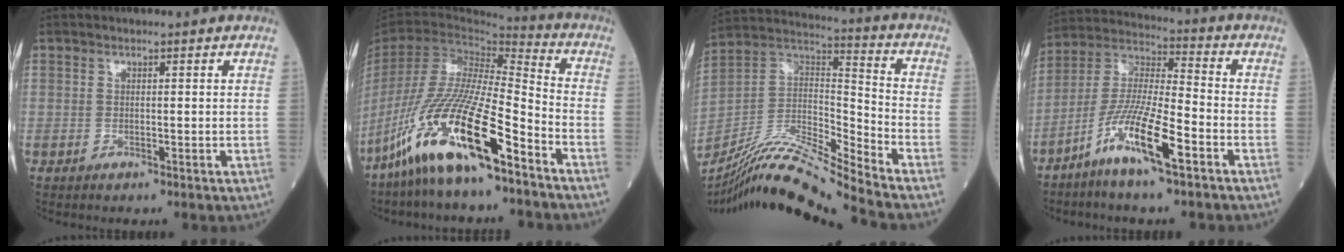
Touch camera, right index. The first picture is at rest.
{"total": 18.3, "force": [-11.7, 2.1, 14.0], "torque": [-0.304, -0.039, -0.226]}
{"total": 16.9, "force": [-15.1, -1.7, 7.4], "torque": [-0.136, 0.021, -0.279]}
{"total": 11.6, "force": [-6.2, 0.9, 9.7], "torque": [-0.196, -0.008, -0.125]}